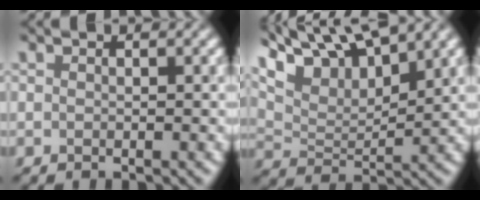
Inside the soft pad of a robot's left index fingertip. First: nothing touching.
{"total": 8.9, "force": [7.4, 2.1, 4.5], "torque": [-0.089, 0.011, 0.121]}